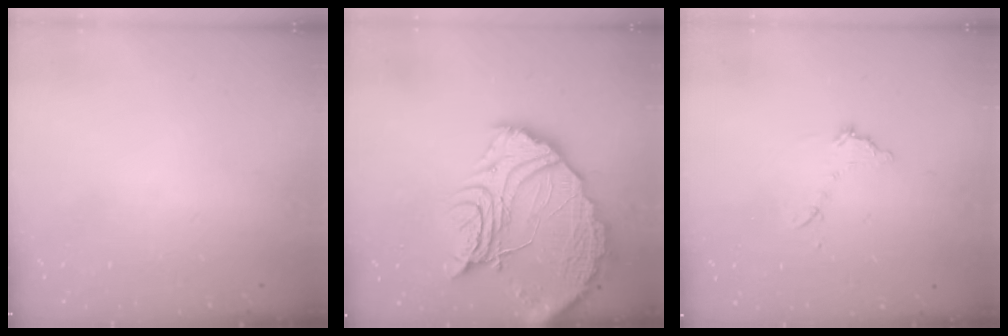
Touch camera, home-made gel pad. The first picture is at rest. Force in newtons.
{"total": 22.2, "press": 22.0, "slide": 2.2}
{"total": 7.5, "press": 7.5, "slide": 0.5}